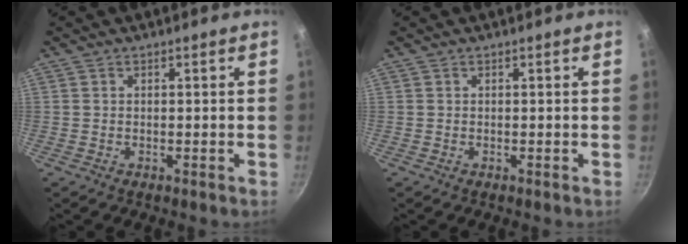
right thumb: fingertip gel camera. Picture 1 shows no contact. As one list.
[{"total": 0.0}]